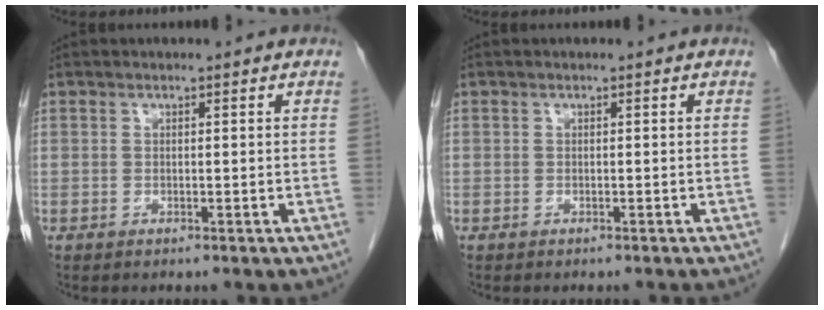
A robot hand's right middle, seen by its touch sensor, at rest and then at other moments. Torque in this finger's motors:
{"motor_torque": [0.06, -0.06, -0.01, 0.00]}